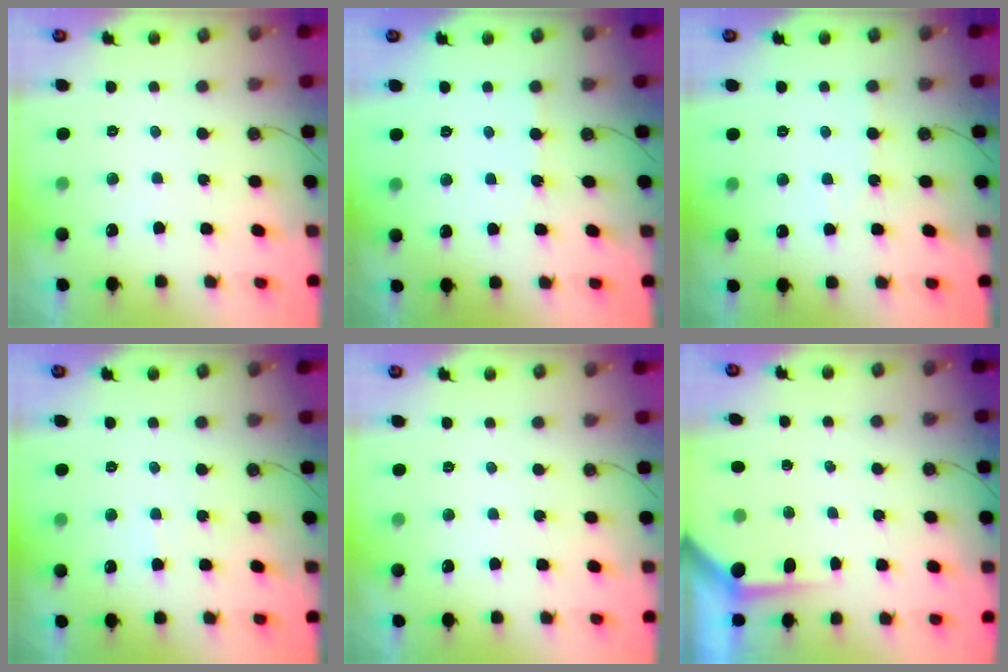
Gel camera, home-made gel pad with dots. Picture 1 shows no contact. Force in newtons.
{"total": 2.3, "press": 2.3, "slide": 0.4}
{"total": 2.8, "press": 2.7, "slide": 0.5}
{"total": 4.1, "press": 4.0, "slide": 0.6}
{"total": 0.0}
{"total": 3.6, "press": 3.5, "slide": 0.4}